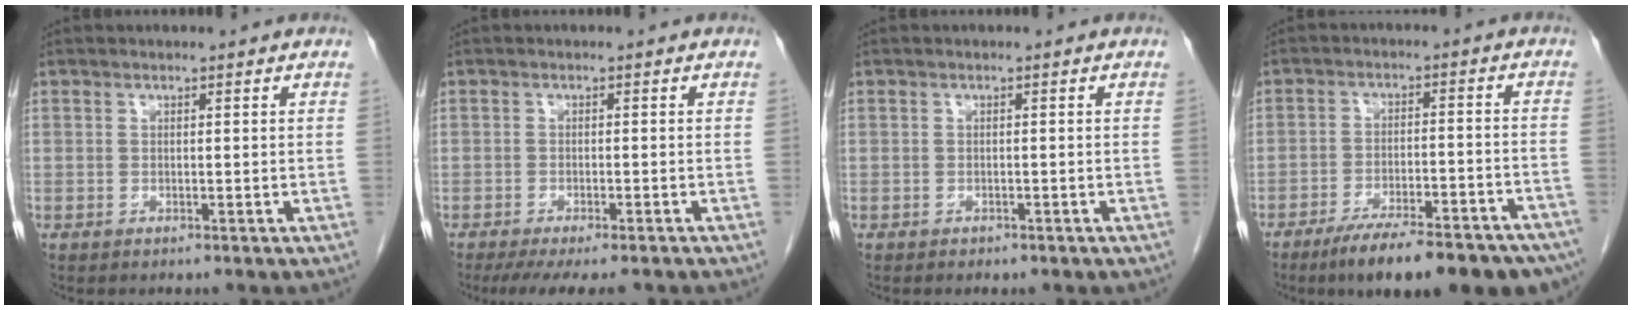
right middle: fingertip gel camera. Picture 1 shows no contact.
{"total": 9.1, "force": [-7.5, 1.8, 4.9], "torque": [-0.063, -0.011, -0.105]}
{"total": 0.9, "force": [-0.6, 0.5, 0.3], "torque": [-0.012, 0.000, -0.005]}
{"total": 19.8, "force": [-15.5, 4.3, 11.5], "torque": [-0.109, 0.006, -0.214]}